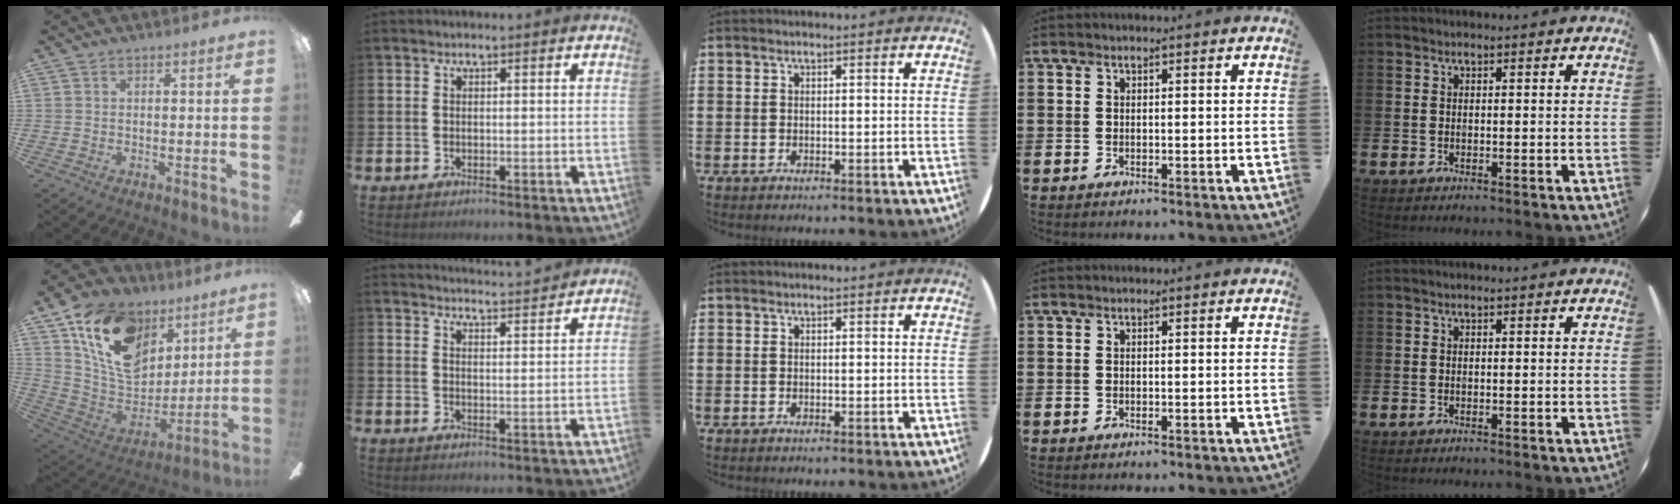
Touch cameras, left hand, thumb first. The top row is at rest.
{"thumb": {"total": 20.4, "force": [10.0, 13.9, 11.0], "torque": [-0.203, -0.036, 0.190]}, "index": {"total": 3.9, "force": [3.9, -0.5, 0.1], "torque": [-0.006, -0.033, 0.068]}}